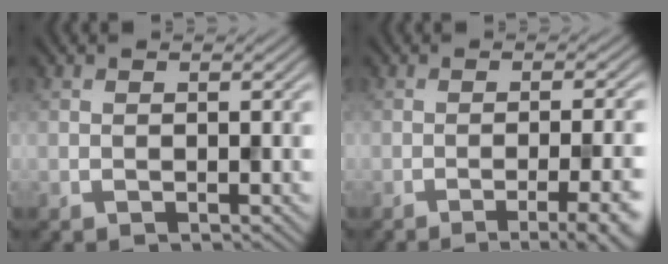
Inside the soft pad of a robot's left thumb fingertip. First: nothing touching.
{"total": 7.8, "force": [-3.4, 1.9, 6.8], "torque": [-0.079, 0.008, -0.043]}